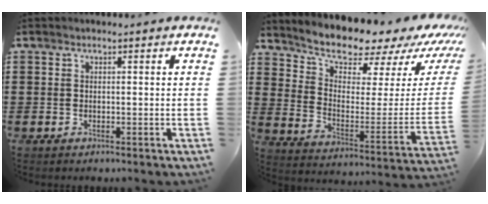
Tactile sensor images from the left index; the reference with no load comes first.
{"total": 7.4, "force": [6.9, 1.9, 1.6], "torque": [-0.051, -0.073, 0.113]}